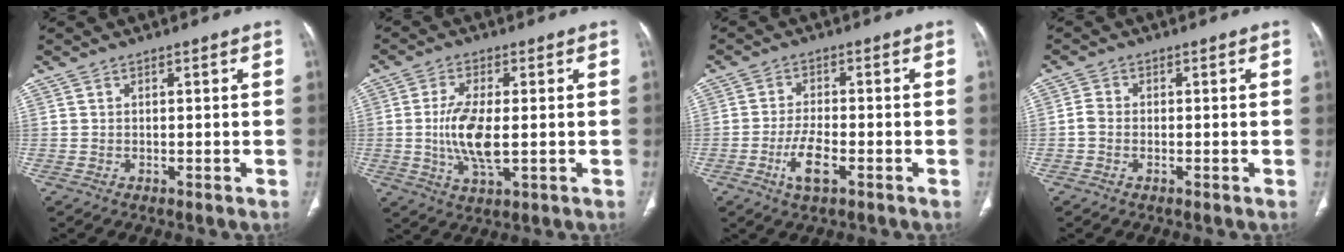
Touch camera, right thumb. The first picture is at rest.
{"total": 9.4, "force": [-0.5, 3.6, 8.7], "torque": [-0.180, -0.010, -0.008]}
{"total": 5.9, "force": [-2.5, 2.1, 4.9], "torque": [-0.095, 0.007, -0.046]}
{"total": 2.0, "force": [-0.5, 1.5, 1.3], "torque": [-0.024, 0.005, -0.015]}